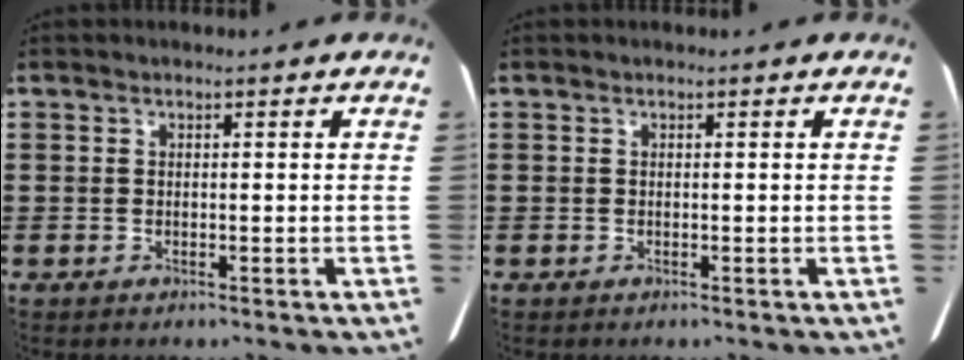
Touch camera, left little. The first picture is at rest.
{"total": 0.0}